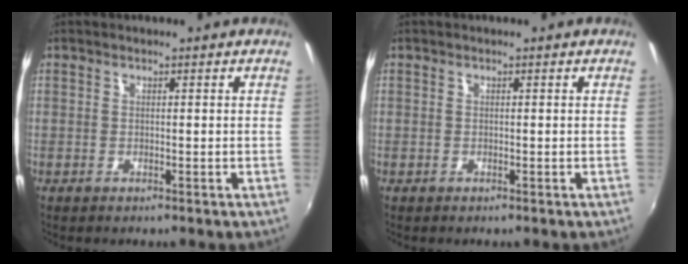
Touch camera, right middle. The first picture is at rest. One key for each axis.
{"total": 0.0}